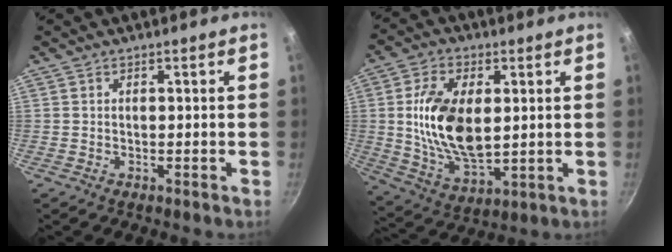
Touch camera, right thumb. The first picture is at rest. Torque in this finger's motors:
{"motor_torque": [1.65, 1.79, 1.66, 0.13, 0.49]}